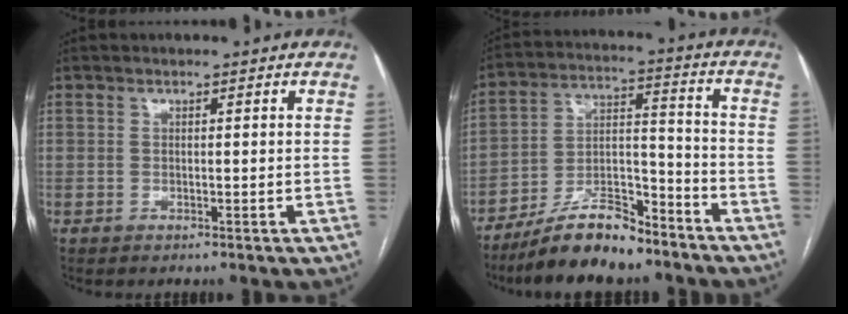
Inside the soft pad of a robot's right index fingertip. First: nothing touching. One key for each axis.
{"total": 13.1, "fx": -10.6, "fy": 3.6, "fz": 6.9, "tx": -0.123, "ty": 0.016, "tz": -0.187}